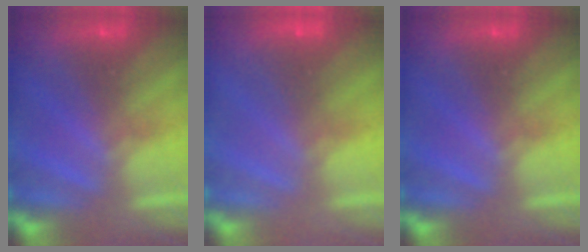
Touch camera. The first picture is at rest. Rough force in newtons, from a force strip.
{"total": 1.8}
{"total": 0.0}